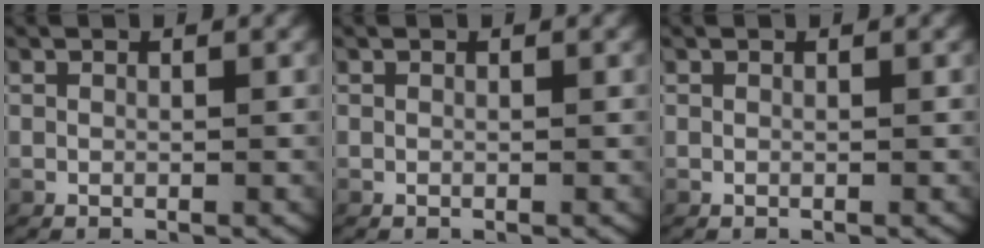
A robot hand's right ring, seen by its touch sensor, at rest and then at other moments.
{"total": 0.0}
{"total": 0.0}